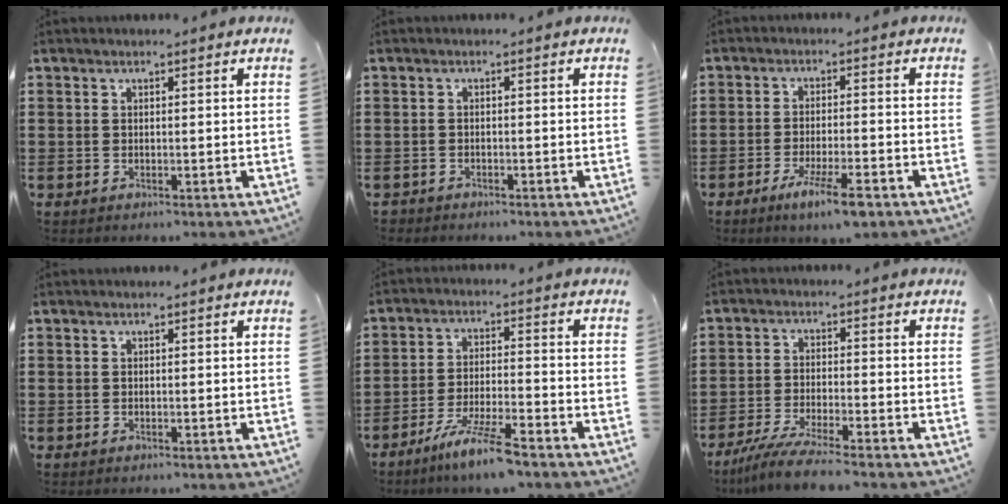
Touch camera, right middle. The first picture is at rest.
{"total": 1.0, "force": [-1.0, 0.2, 0.0], "torque": [-0.003, 0.002, -0.023]}
{"total": 6.1, "force": [-3.9, 0.7, 4.6], "torque": [-0.084, -0.009, -0.066]}
{"total": 0.0}
{"total": 7.4, "force": [-6.0, 0.1, 4.4], "torque": [-0.087, -0.010, -0.112]}
{"total": 5.8, "force": [-5.2, -0.4, 2.5], "torque": [-0.060, -0.021, -0.102]}